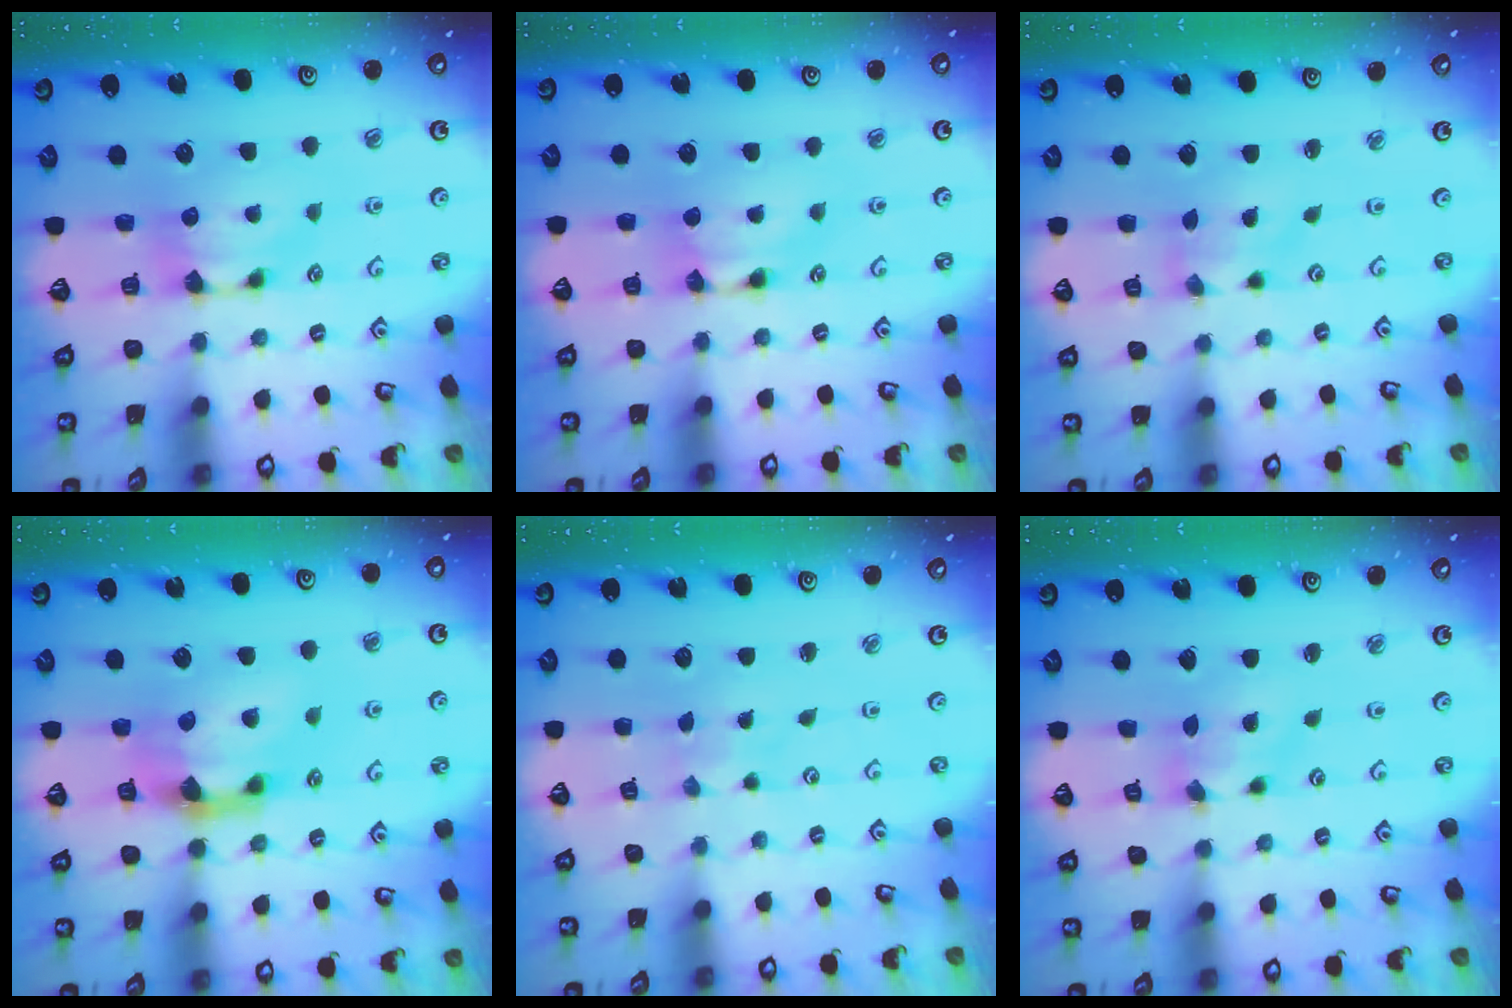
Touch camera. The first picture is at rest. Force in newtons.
{"total": 1.6, "press": 1.6, "slide": 0.1}
{"total": 1.6, "press": 0.9, "slide": 1.4}
{"total": 4.5, "press": 3.9, "slide": 2.1}
{"total": 5.2, "press": 5.2, "slide": 0.2}
{"total": 2.5, "press": 2.1, "slide": 1.5}